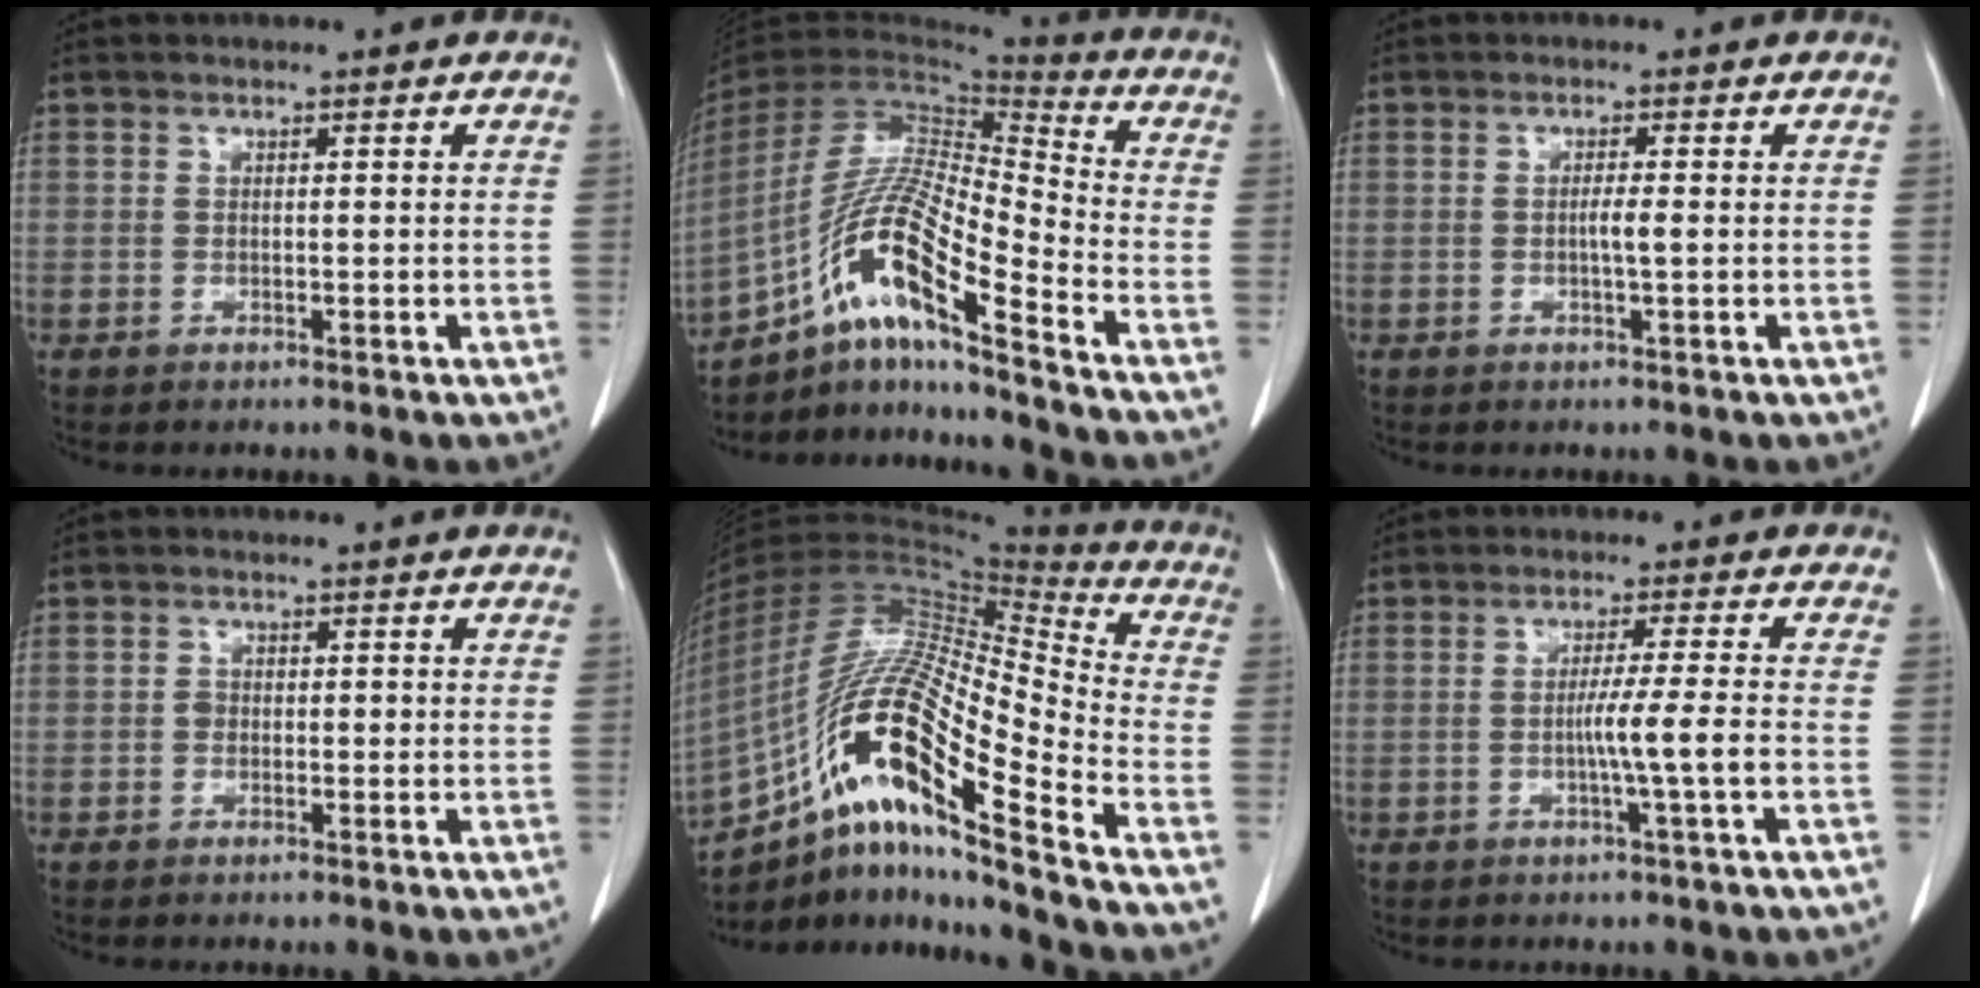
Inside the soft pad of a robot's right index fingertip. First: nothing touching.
{"total": 16.9, "force": [-10.5, 1.1, 13.2], "torque": [-0.274, -0.004, -0.191]}
{"total": 1.7, "force": [-0.2, -0.1, 1.7], "torque": [-0.031, 0.000, -0.004]}
{"total": 1.2, "force": [-0.2, 1.0, 0.6], "torque": [-0.008, 0.004, -0.004]}
{"total": 22.4, "force": [-13.1, 1.9, 18.1], "torque": [-0.364, -0.009, -0.236]}
{"total": 4.8, "force": [-1.3, -1.3, 4.5], "torque": [-0.073, -0.005, -0.022]}